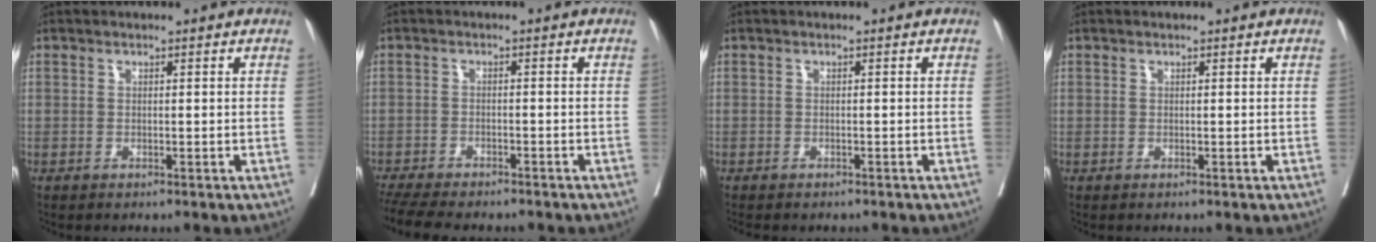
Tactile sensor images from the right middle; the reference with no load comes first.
{"total": 12.4, "force": [-10.8, 2.5, 5.5], "torque": [-0.104, -0.018, -0.156]}
{"total": 3.5, "force": [-3.1, 0.9, 1.5], "torque": [-0.025, -0.008, -0.038]}
{"total": 0.0}